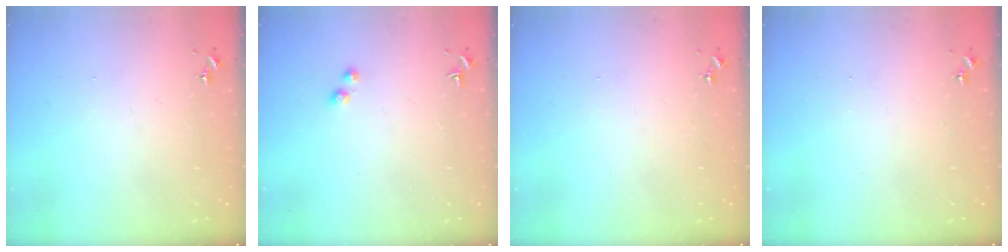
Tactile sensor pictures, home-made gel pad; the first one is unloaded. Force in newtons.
{"total": 2.7, "press": 2.6, "slide": 0.9}
{"total": 0.0}
{"total": 0.0}